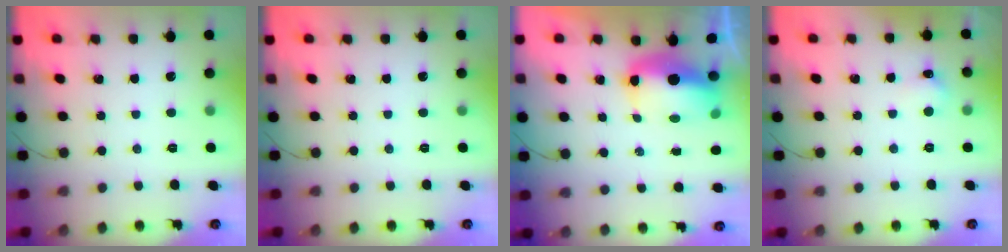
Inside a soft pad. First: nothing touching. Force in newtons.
{"total": 0.0}
{"total": 9.8, "press": 9.5, "slide": 2.1}
{"total": 5.1, "press": 5.0, "slide": 1.3}